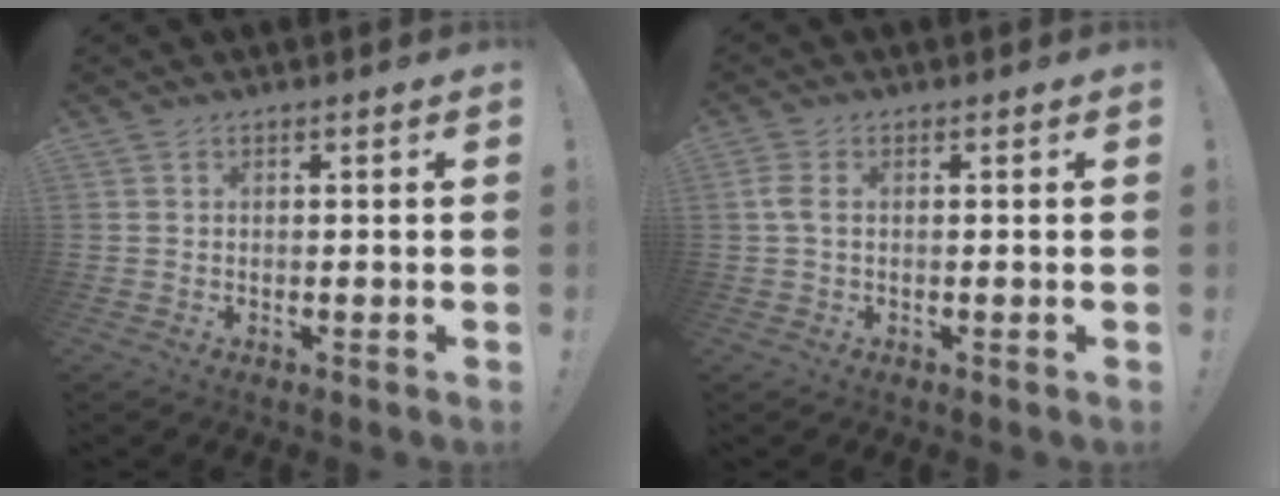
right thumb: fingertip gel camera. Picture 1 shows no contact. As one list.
[{"total": 2.7, "force": [0.3, 1.3, 2.4], "torque": [-0.055, 0.008, 0.009]}]